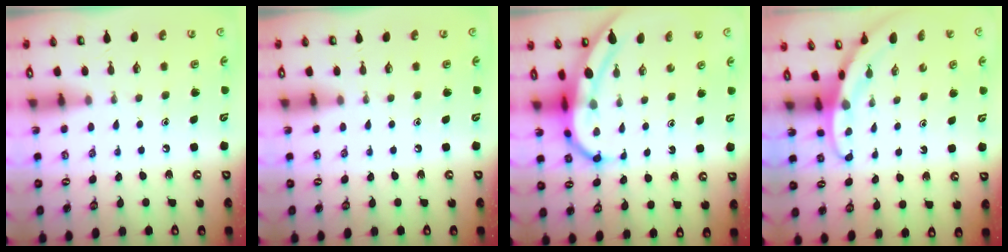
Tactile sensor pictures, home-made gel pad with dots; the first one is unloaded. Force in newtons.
{"total": 0.0}
{"total": 6.5, "press": 6.5, "slide": 0.7}
{"total": 2.9, "press": 2.9, "slide": 0.1}